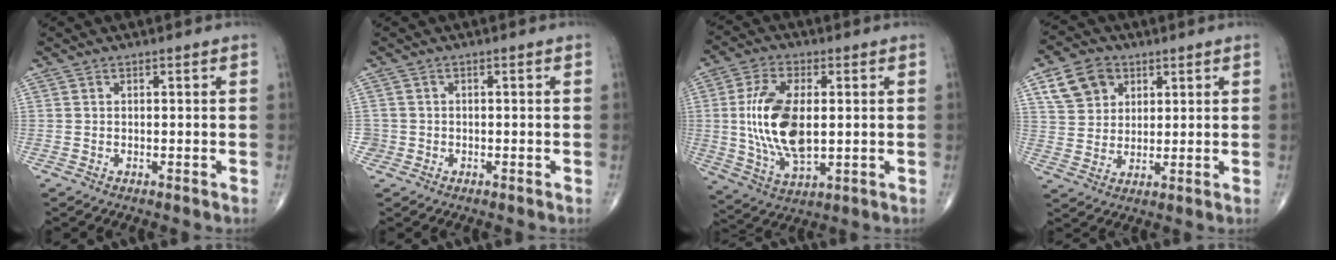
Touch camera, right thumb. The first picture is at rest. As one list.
[{"total": 1.6, "force": [-0.5, 1.5, -0.2], "torque": [0.014, 0.007, -0.015]}, {"total": 15.0, "force": [0.8, 7.5, 12.9], "torque": [-0.255, -0.007, 0.020]}, {"total": 8.9, "force": [4.1, 6.9, 4.0], "torque": [-0.049, -0.008, 0.079]}]